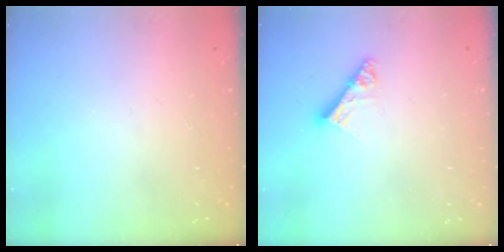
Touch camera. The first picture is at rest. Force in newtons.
{"total": 6.5, "press": 6.5, "slide": 0.6}